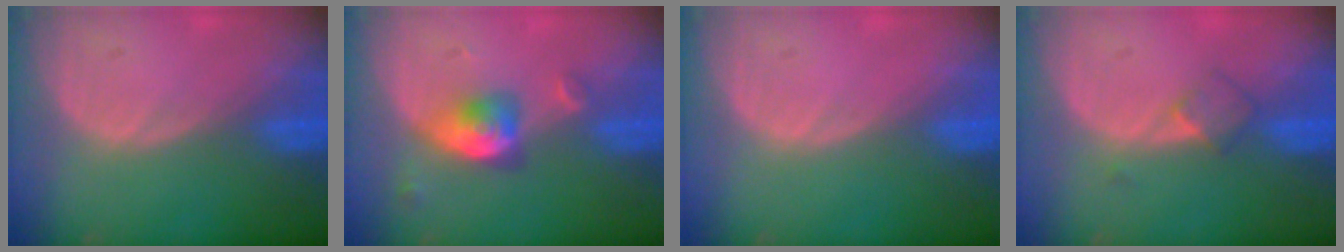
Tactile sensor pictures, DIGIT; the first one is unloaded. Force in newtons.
{"total": 5.1, "press": 4.7, "slide": 2.1}
{"total": 0.0}
{"total": 2.7, "press": 2.4, "slide": 1.1}